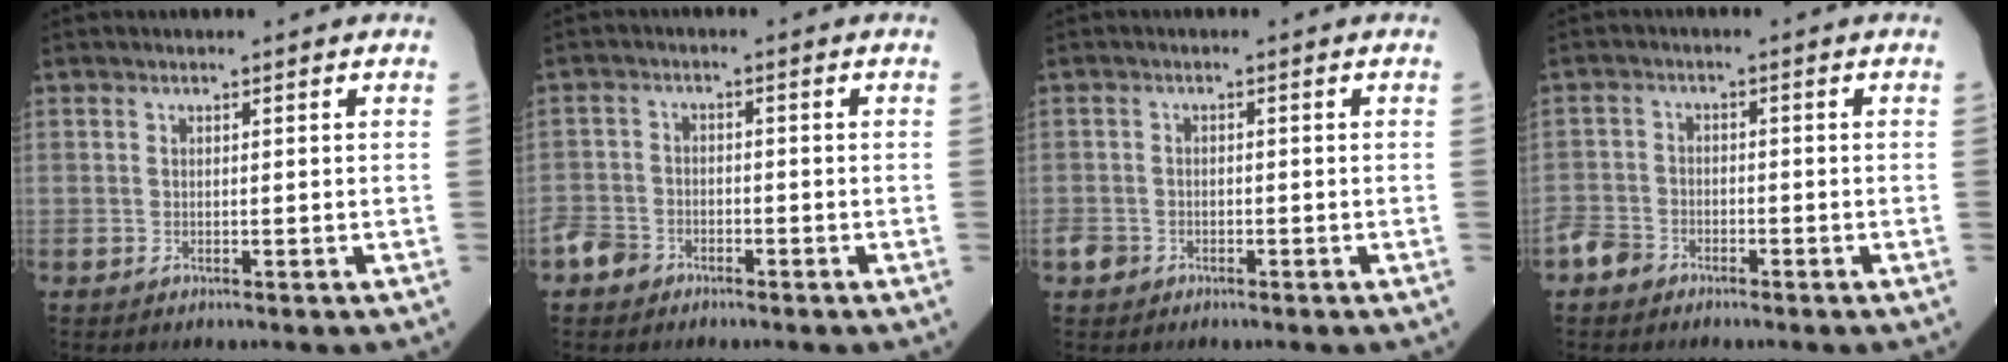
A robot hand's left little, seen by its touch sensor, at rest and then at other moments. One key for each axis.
{"total": 4.2, "fx": -3.0, "fy": 2.8, "fz": 1.0, "tx": -0.025, "ty": 0.006, "tz": -0.057}
{"total": 2.2, "fx": -1.3, "fy": 1.7, "fz": 0.5, "tx": -0.015, "ty": 0.004, "tz": -0.022}
{"total": 3.8, "fx": -2.8, "fy": 2.3, "fz": 0.8, "tx": -0.021, "ty": 0.006, "tz": -0.056}